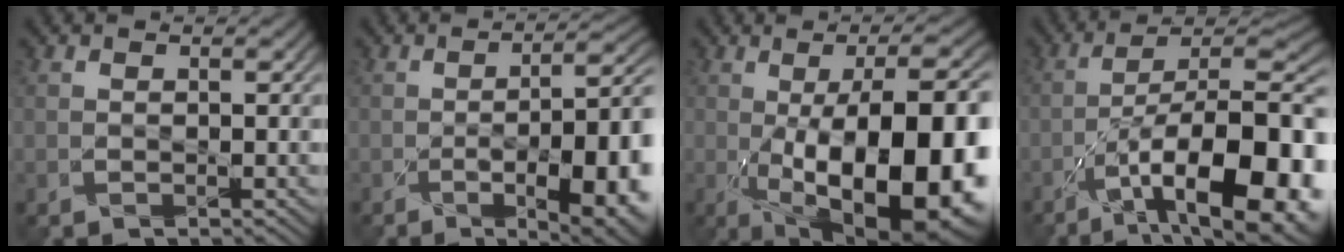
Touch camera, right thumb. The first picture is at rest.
{"total": 13.9, "force": [-5.3, 5.0, 11.9], "torque": [-0.152, -0.007, -0.072]}
{"total": 19.8, "force": [-4.6, 8.0, 17.5], "torque": [-0.237, -0.003, -0.074]}
{"total": 17.8, "force": [-9.2, 6.7, 13.7], "torque": [-0.196, -0.014, -0.151]}